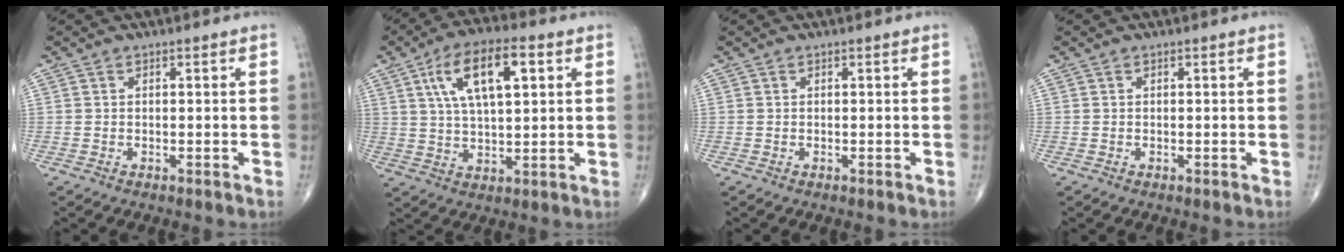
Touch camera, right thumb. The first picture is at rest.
{"total": 13.1, "force": [4.6, 5.3, 11.0], "torque": [-0.187, 0.001, 0.081]}
{"total": 0.0}
{"total": 0.0}